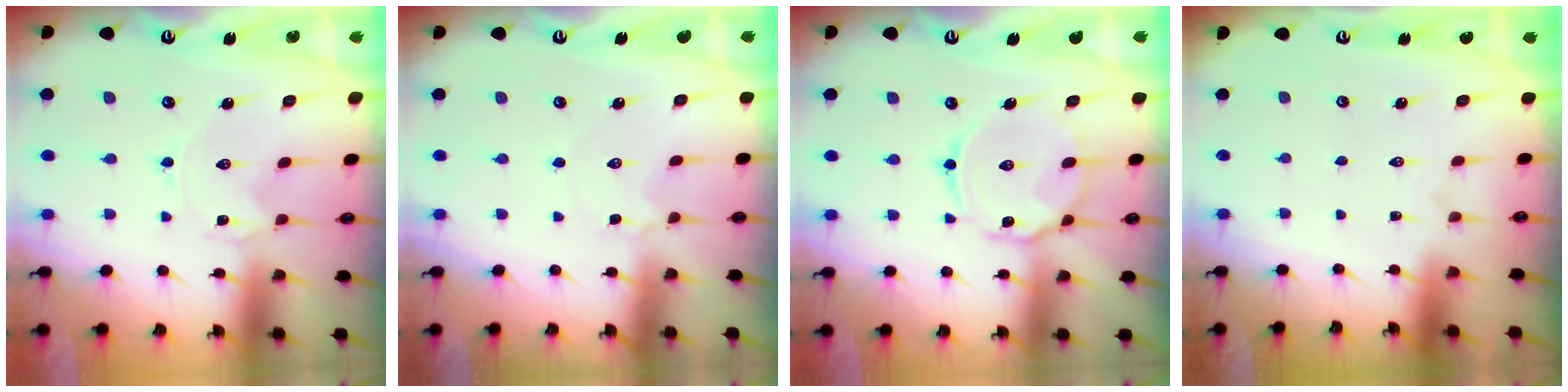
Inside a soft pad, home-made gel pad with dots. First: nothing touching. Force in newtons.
{"total": 2.2, "press": 2.1, "slide": 0.3}
{"total": 10.0, "press": 10.0, "slide": 0.7}
{"total": 1.6, "press": 1.6, "slide": 0.1}